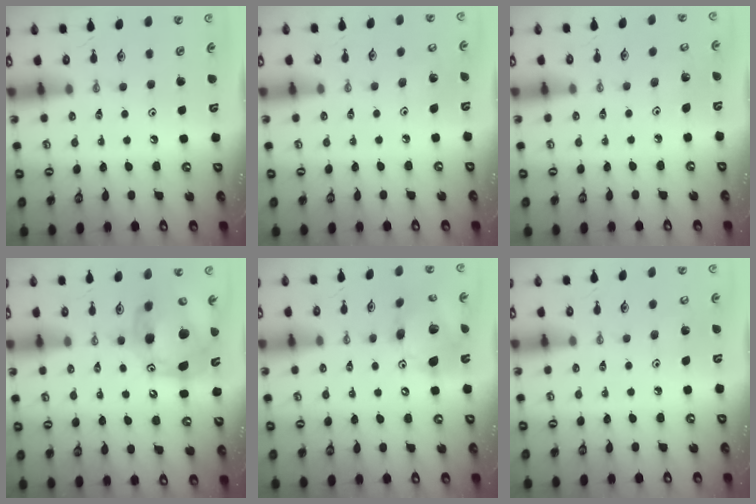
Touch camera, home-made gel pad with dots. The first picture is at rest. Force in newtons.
{"total": 3.3, "press": 3.3, "slide": 0.3}
{"total": 2.3, "press": 2.3, "slide": 0.1}
{"total": 17.3, "press": 17.1, "slide": 2.9}
{"total": 16.2, "press": 16.0, "slide": 2.5}
{"total": 4.2, "press": 4.2, "slide": 0.4}